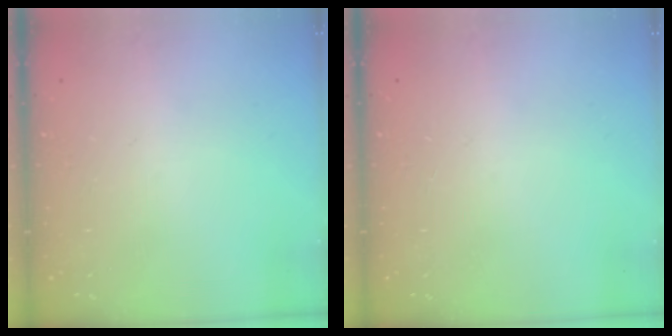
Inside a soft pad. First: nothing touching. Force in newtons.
{"total": 0.0}